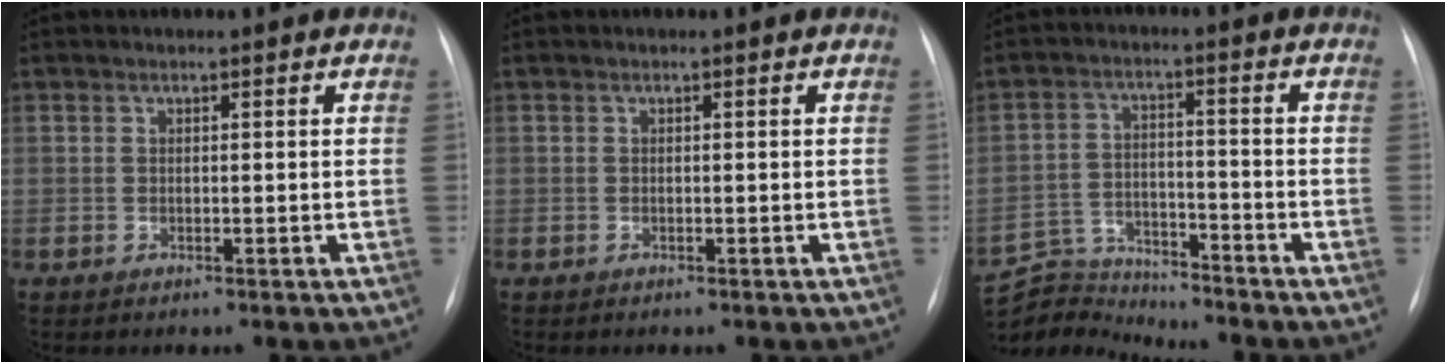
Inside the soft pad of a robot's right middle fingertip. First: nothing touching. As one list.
[{"total": 0.0}, {"total": 8.0, "force": [-7.8, 0.4, -1.4], "torque": [0.014, 0.017, -0.142]}]